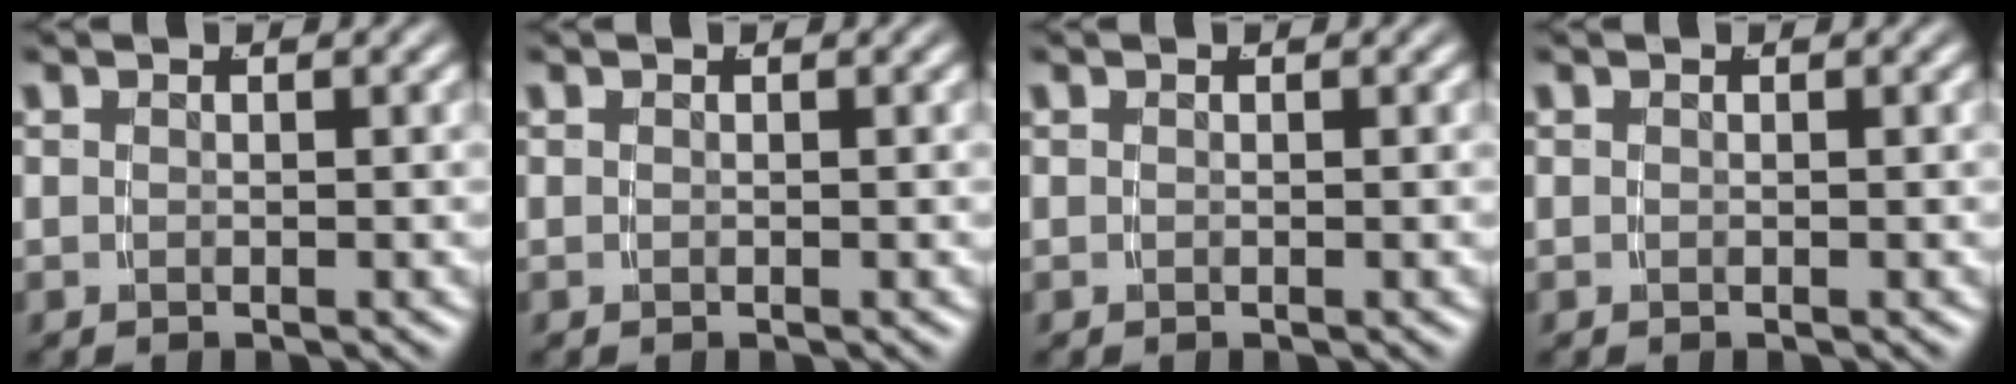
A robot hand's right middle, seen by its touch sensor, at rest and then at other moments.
{"total": 0.0}
{"total": 0.0}
{"total": 0.0}